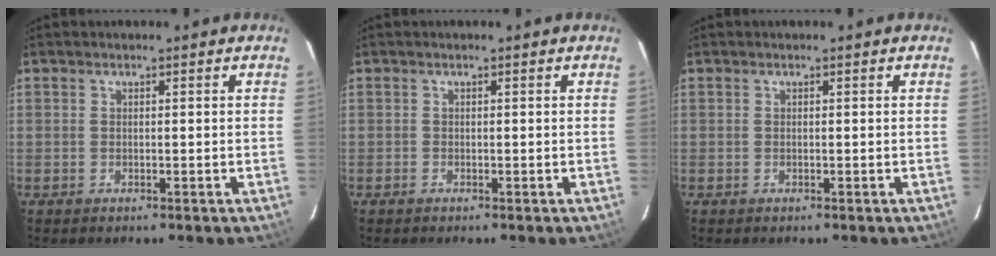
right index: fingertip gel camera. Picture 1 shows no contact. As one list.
[{"total": 0.0}, {"total": 0.0}]